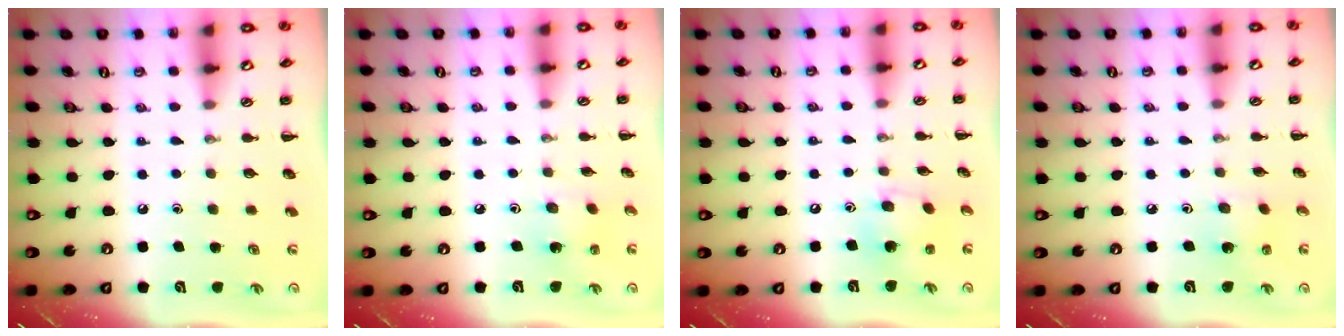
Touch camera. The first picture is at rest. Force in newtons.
{"total": 1.4, "press": 1.3, "slide": 0.6}
{"total": 8.5, "press": 8.3, "slide": 2.2}
{"total": 2.7, "press": 2.6, "slide": 0.7}